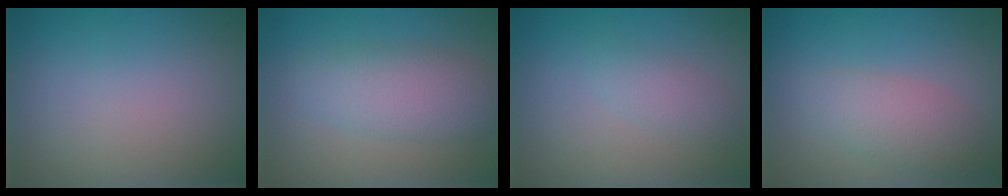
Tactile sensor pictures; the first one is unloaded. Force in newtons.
{"total": 4.2, "press": 4.2, "slide": 0.1}
{"total": 1.6, "press": 1.6, "slide": 0.1}
{"total": 3.0, "press": 3.0, "slide": 0.1}